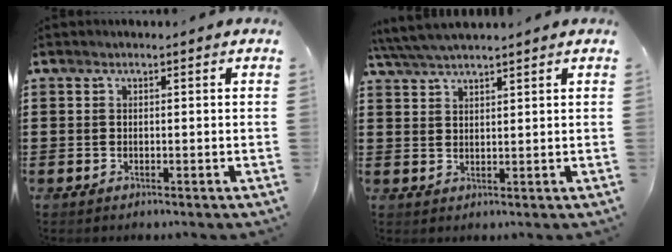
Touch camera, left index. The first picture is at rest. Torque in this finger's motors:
{"motor_torque": [0.10, -0.74, 0.19, 0.08]}